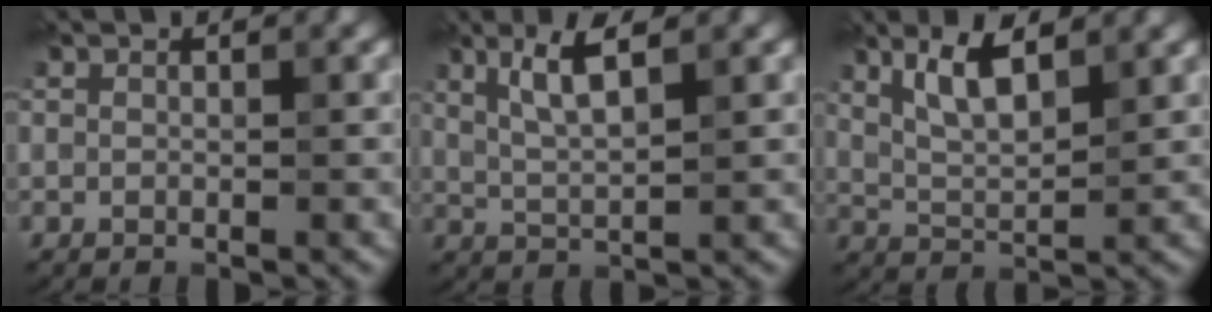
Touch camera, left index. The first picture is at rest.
{"total": 3.5, "force": [1.8, 0.6, 3.0], "torque": [-0.060, 0.009, 0.034]}
{"total": 4.2, "force": [2.4, 1.2, 3.2], "torque": [-0.069, 0.007, 0.046]}